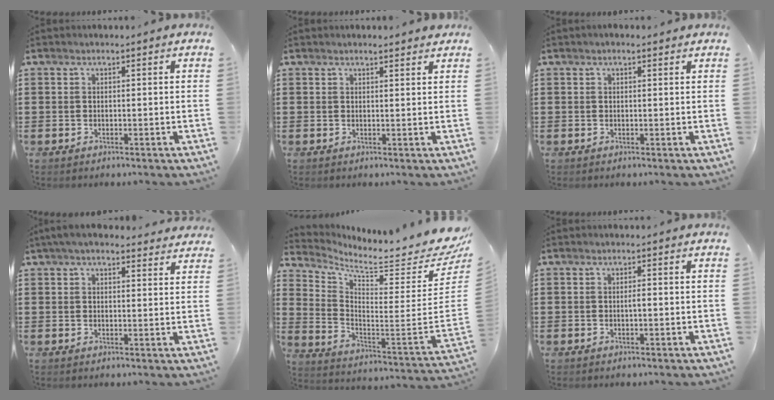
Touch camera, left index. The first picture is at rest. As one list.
[{"total": 1.4, "force": [1.3, 0.2, 0.5], "torque": [-0.012, 0.001, 0.024]}, {"total": 0.7, "force": [0.3, 0.3, 0.5], "torque": [-0.010, 0.004, 0.004]}, {"total": 4.2, "force": [3.7, 0.9, 1.8], "torque": [-0.045, -0.002, 0.069]}, {"total": 7.3, "force": [6.3, 0.3, 3.8], "torque": [-0.083, -0.079, 0.094]}, {"total": 0.8, "force": [-0.2, 0.2, 0.8], "torque": [-0.016, -0.002, -0.004]}]